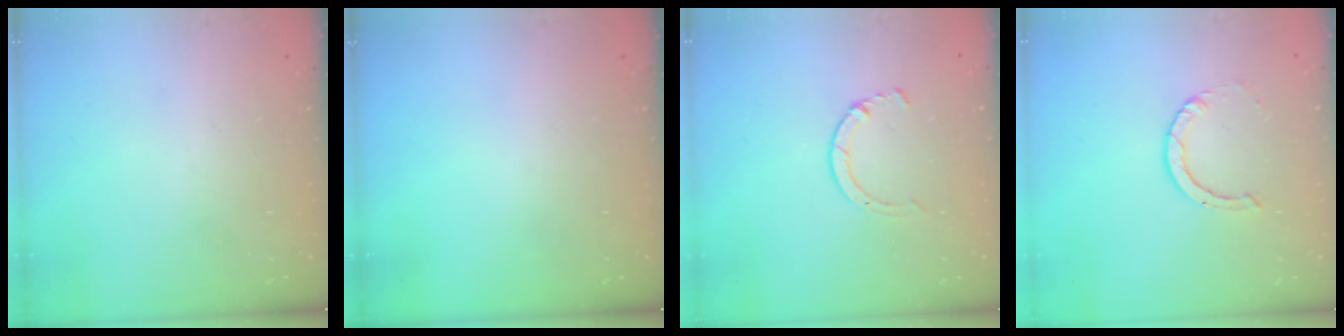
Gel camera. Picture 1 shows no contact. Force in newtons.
{"total": 0.0}
{"total": 2.8, "press": 2.8, "slide": 0.4}
{"total": 2.2, "press": 2.2, "slide": 0.2}